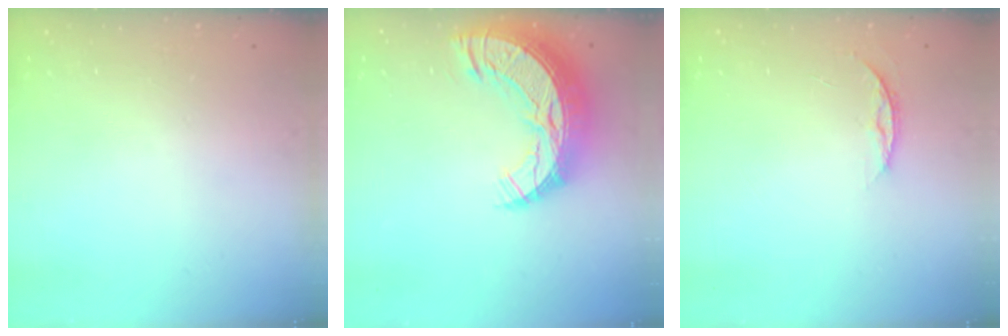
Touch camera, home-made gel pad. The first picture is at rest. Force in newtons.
{"total": 20.7, "press": 20.6, "slide": 1.5}
{"total": 5.7, "press": 5.6, "slide": 0.7}